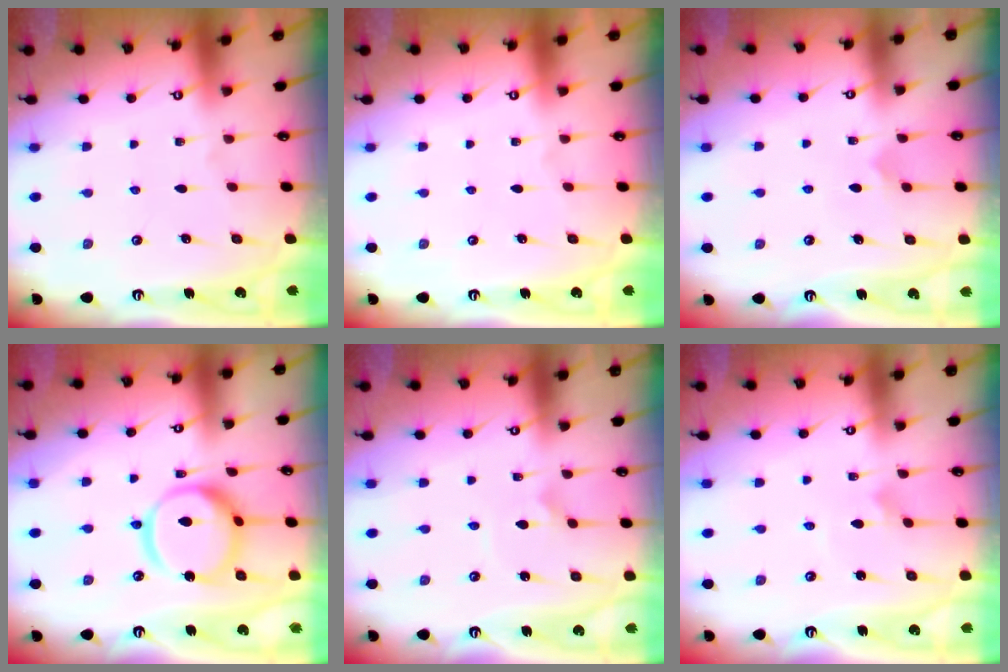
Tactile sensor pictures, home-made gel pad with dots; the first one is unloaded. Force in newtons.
{"total": 0.0}
{"total": 6.4, "press": 6.3, "slide": 0.6}
{"total": 14.7, "press": 14.6, "slide": 1.7}
{"total": 2.3, "press": 2.3, "slide": 0.0}
{"total": 2.0, "press": 2.0, "slide": 0.1}